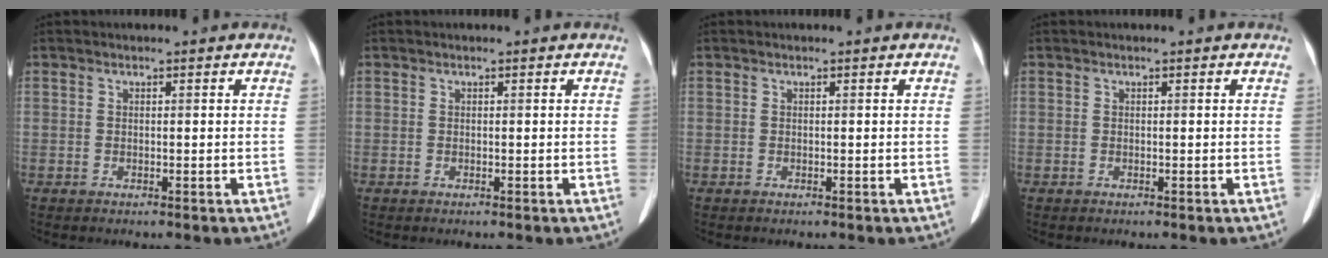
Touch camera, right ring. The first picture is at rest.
{"total": 0.0}
{"total": 0.0}
{"total": 0.0}